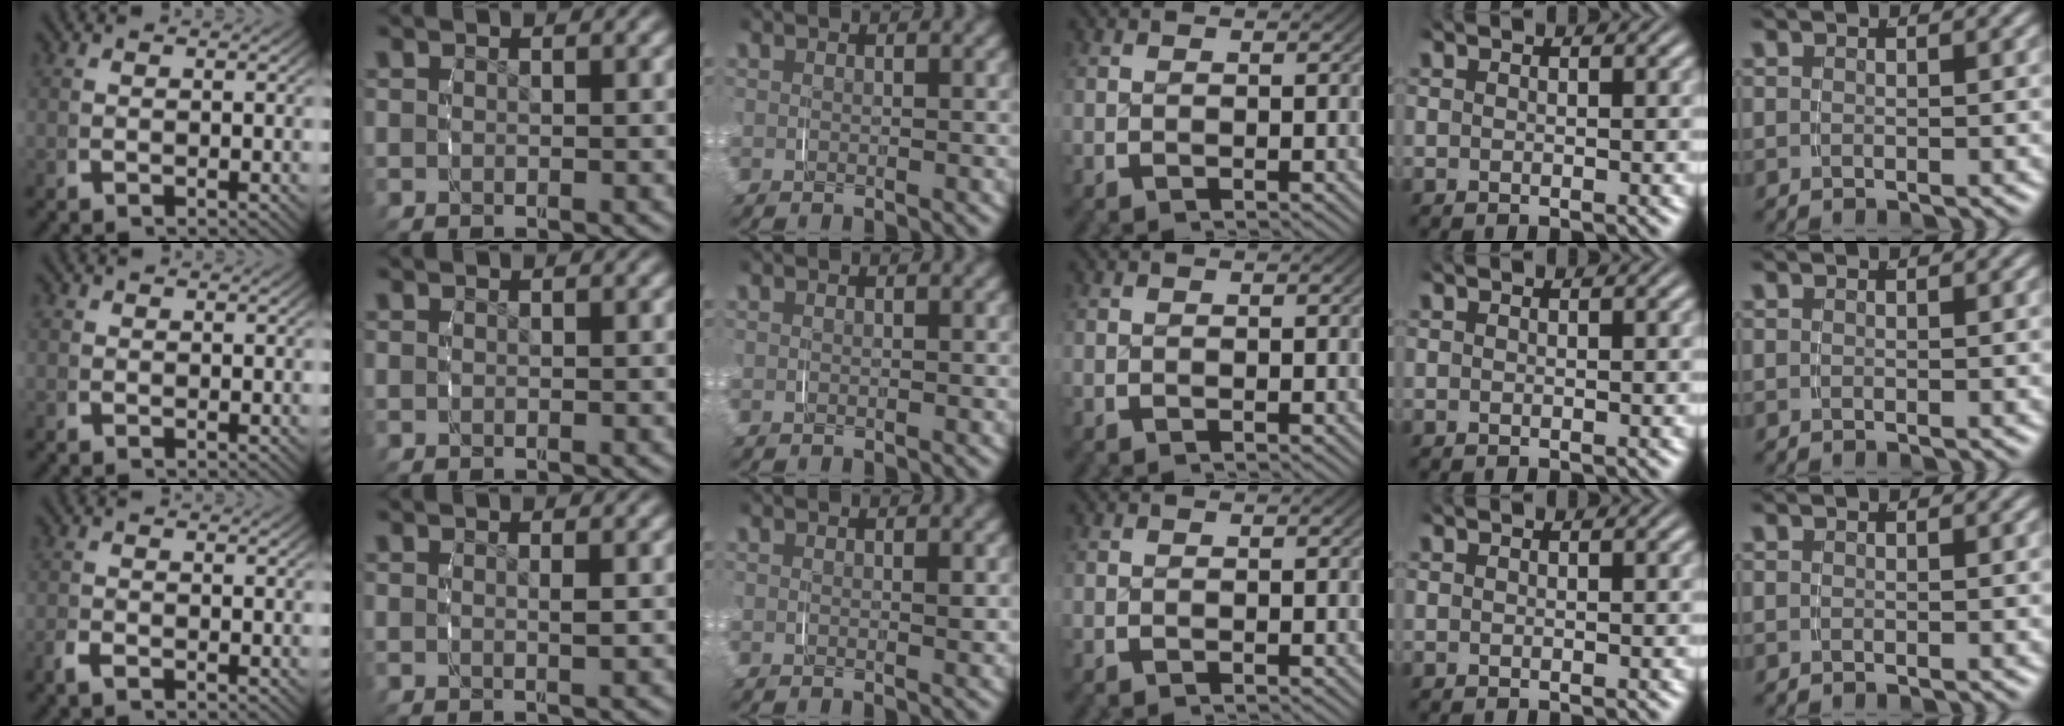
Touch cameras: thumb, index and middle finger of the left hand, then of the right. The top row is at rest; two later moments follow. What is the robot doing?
{"motion": "grasp_and_lifting", "object": "toothpaste"}